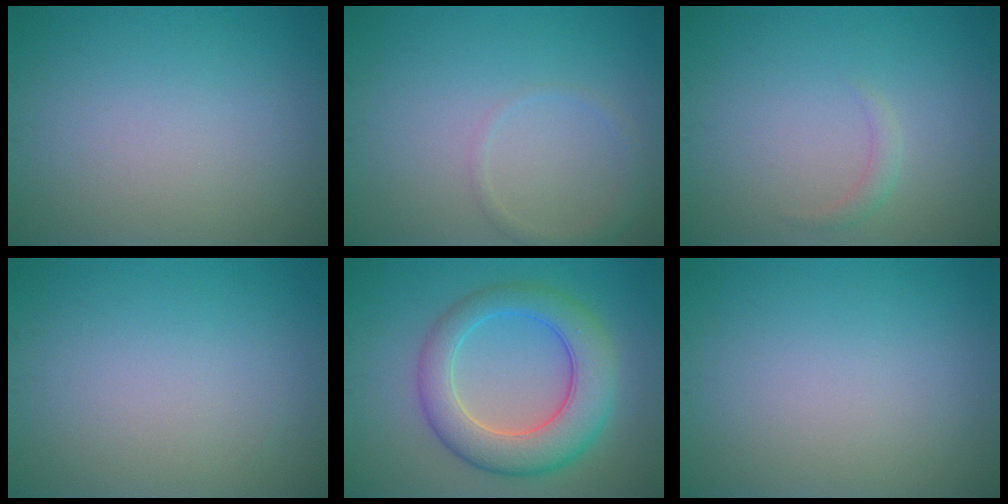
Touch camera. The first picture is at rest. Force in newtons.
{"total": 1.4, "press": 1.4, "slide": 0.1}
{"total": 1.0, "press": 1.0, "slide": 0.0}
{"total": 0.0}
{"total": 7.5, "press": 7.5, "slide": 0.3}
{"total": 0.0}